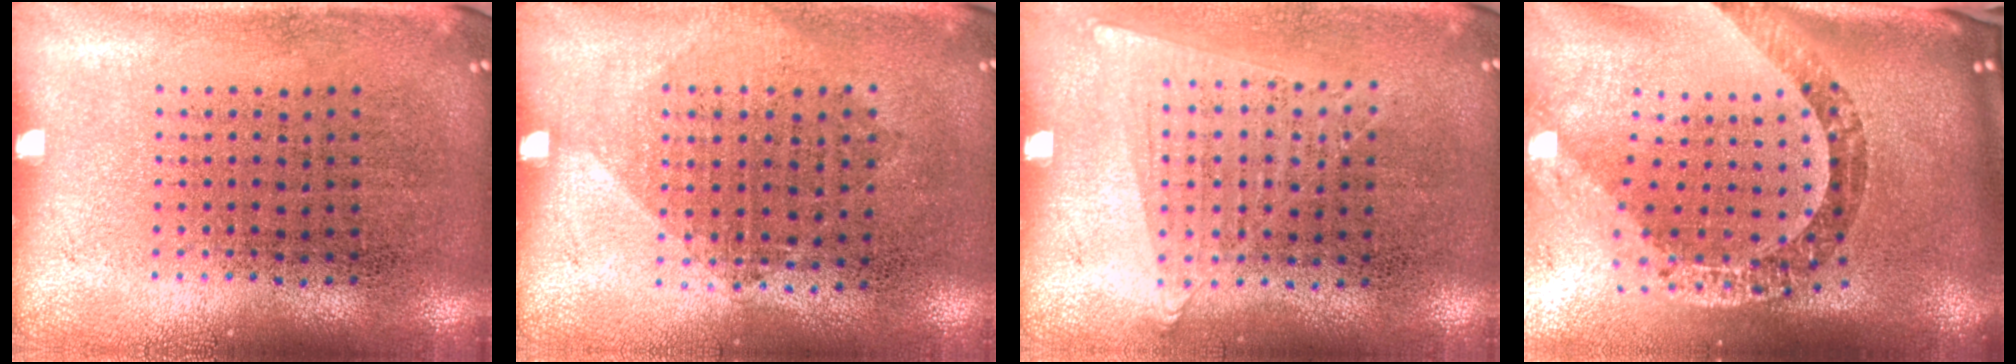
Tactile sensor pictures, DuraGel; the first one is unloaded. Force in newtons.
{"total": 1.0, "press": 0.9, "slide": 0.5}
{"total": 1.0, "press": 0.9, "slide": 0.4}
{"total": 3.4, "press": 2.4, "slide": 2.4}